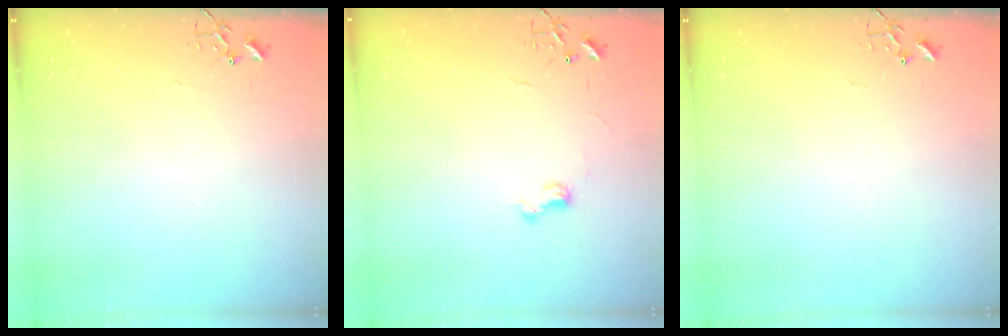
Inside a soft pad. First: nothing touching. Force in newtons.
{"total": 6.0, "press": 6.0, "slide": 0.7}
{"total": 0.0}